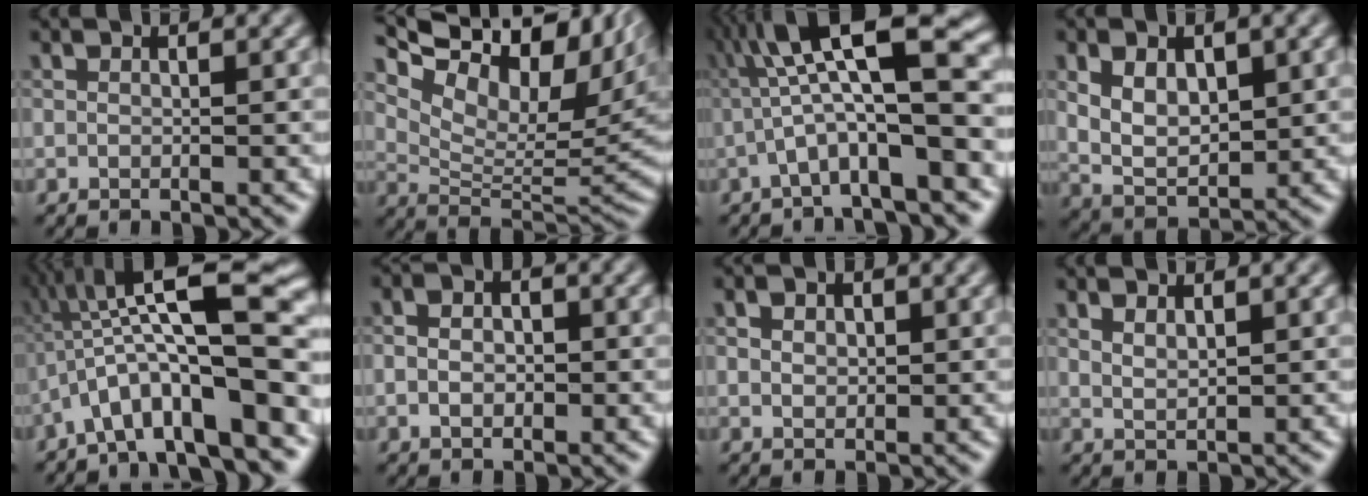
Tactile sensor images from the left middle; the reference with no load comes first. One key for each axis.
{"total": 12.4, "fx": 7.4, "fy": 4.9, "fz": 8.7, "tx": -0.154, "ty": 0.019, "tz": 0.141}
{"total": 9.5, "fx": -0.4, "fy": 1.9, "fz": 9.3, "tx": -0.145, "ty": 0.036, "tz": -0.014}
{"total": 5.5, "fx": 1.1, "fy": 3.1, "fz": 4.4, "tx": -0.086, "ty": -0.002, "tz": 0.025}
{"total": 12.0, "fx": -2.2, "fy": 3.0, "fz": 11.4, "tx": -0.175, "ty": 0.031, "tz": -0.036}
{"total": 2.4, "fx": -0.3, "fy": 1.6, "fz": 1.7, "tx": -0.033, "ty": 0.002, "tz": -0.009}
{"total": 1.8, "fx": 0.5, "fy": 1.4, "fz": 1.1, "tx": -0.020, "ty": 0.006, "tz": 0.003}
{"total": 1.3, "fx": 0.8, "fy": 0.5, "fz": 0.9, "tx": -0.021, "ty": -0.002, "tz": 0.019}